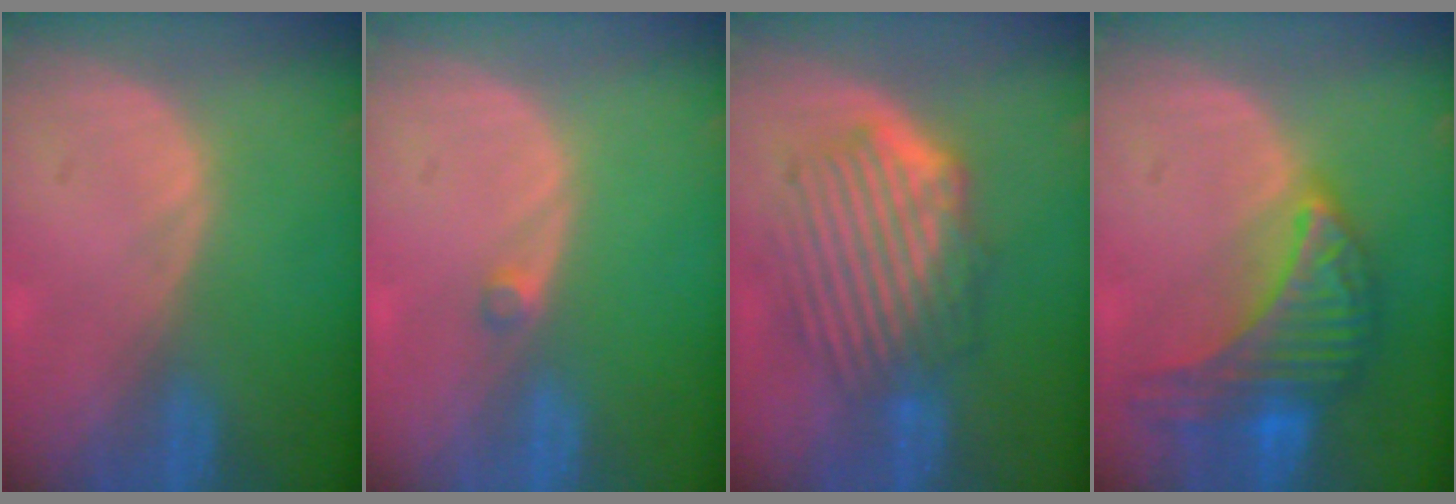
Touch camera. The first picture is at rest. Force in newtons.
{"total": 1.1, "press": 1.0, "slide": 0.6}
{"total": 9.6, "press": 8.5, "slide": 4.5}
{"total": 9.6, "press": 9.5, "slide": 0.6}